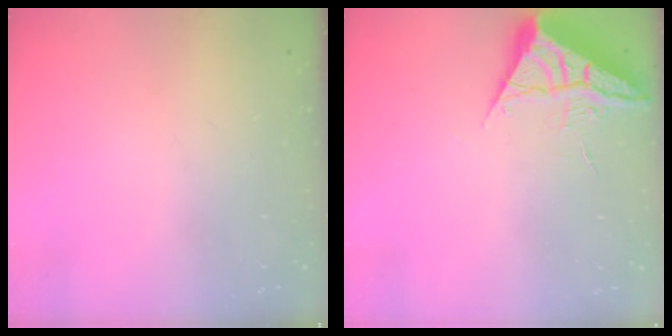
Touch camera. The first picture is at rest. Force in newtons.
{"total": 5.9, "press": 5.9, "slide": 0.6}